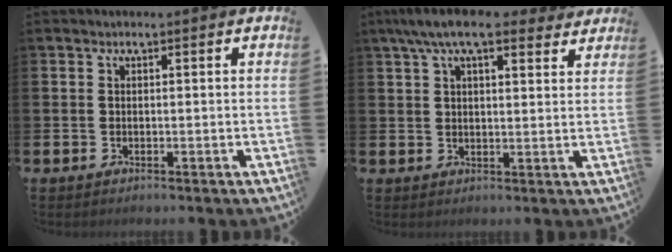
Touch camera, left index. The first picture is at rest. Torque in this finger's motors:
{"motor_torque": [1.12, -1.02, 0.30, 0.21]}